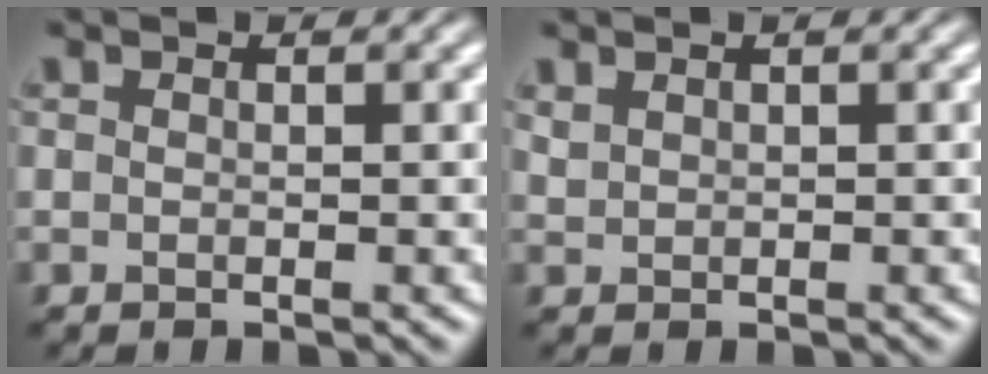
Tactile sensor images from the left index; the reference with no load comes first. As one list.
[{"total": 0.8, "force": [0.8, 0.1, -0.1], "torque": [-0.006, -0.002, 0.025]}]